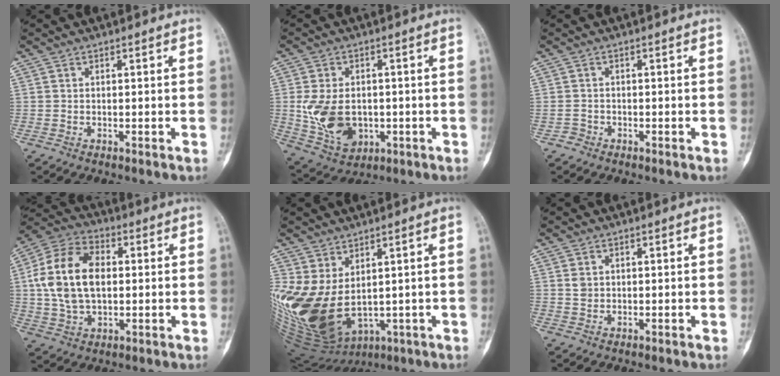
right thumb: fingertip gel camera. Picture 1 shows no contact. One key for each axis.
{"total": 11.5, "fx": -0.8, "fy": 8.2, "fz": 8.1, "tx": -0.137, "ty": 0.000, "tz": 0.004}
{"total": 1.1, "fx": -0.8, "fy": 0.8, "fz": -0.1, "tx": 0.004, "ty": 0.004, "tz": -0.022}
{"total": 15.9, "fx": 1.5, "fy": 10.1, "fz": 12.2, "tx": -0.226, "ty": 0.021, "tz": 0.025}
{"total": 16.4, "fx": 1.4, "fy": 10.1, "fz": 12.9, "tx": -0.267, "ty": -0.026, "tz": 0.066}
{"total": 1.4, "fx": 0.3, "fy": 1.1, "fz": 0.8, "tx": -0.008, "ty": -0.001, "tz": 0.008}